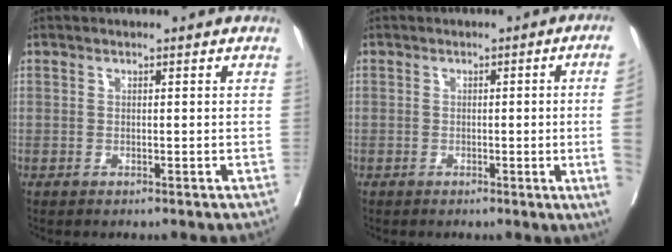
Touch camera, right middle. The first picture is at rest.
{"total": 8.4, "force": [-1.1, -2.4, 8.0], "torque": [-0.087, -0.019, -0.013]}